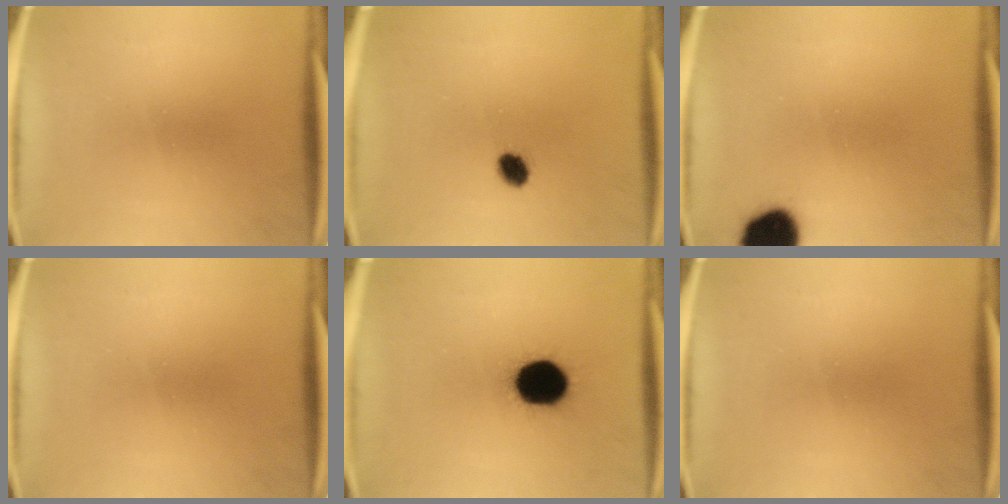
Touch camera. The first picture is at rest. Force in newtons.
{"total": 3.5}
{"total": 11.7}
{"total": 0.0}
{"total": 16.3}
{"total": 0.0}